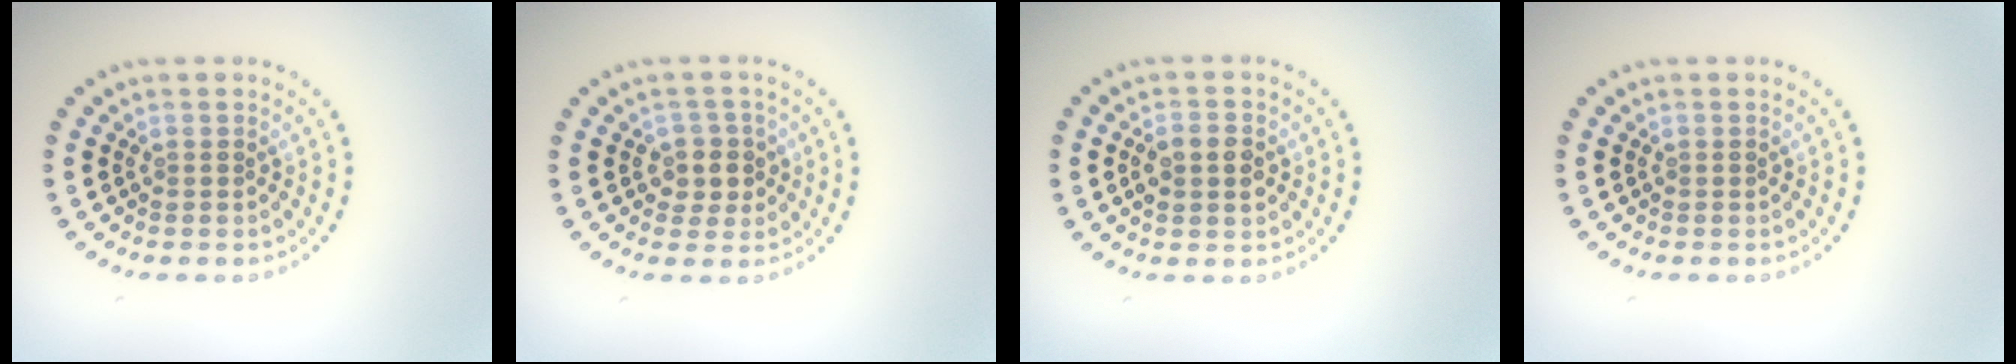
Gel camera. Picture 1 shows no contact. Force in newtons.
{"total": 2.5, "press": 2.2, "slide": 1.0}
{"total": 2.3, "press": 2.3, "slide": 0.0}
{"total": 0.0}